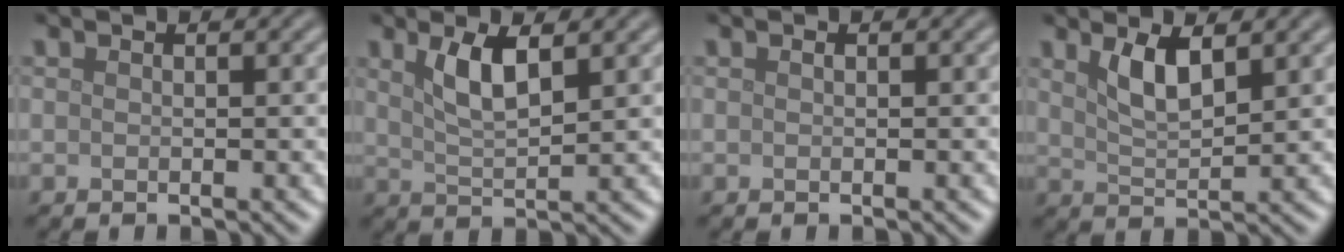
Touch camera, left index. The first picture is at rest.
{"total": 3.6, "force": [1.7, 1.0, 3.0], "torque": [-0.059, -0.002, 0.035]}
{"total": 0.0}
{"total": 3.3, "force": [1.8, 1.0, 2.6], "torque": [-0.054, -0.005, 0.038]}